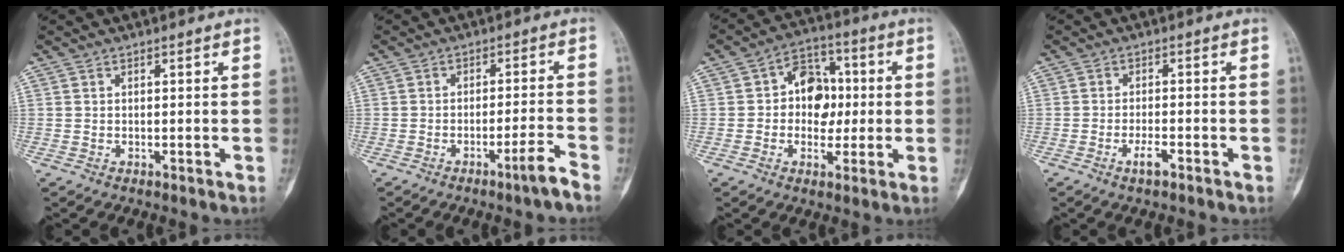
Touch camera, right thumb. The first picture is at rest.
{"total": 4.2, "force": [-3.1, -0.4, 2.8], "torque": [-0.051, 0.023, -0.049]}
{"total": 10.1, "force": [0.5, 7.7, 6.5], "torque": [-0.047, 0.022, 0.002]}
{"total": 2.8, "force": [-1.6, 0.8, 2.1], "torque": [-0.041, 0.009, -0.030]}